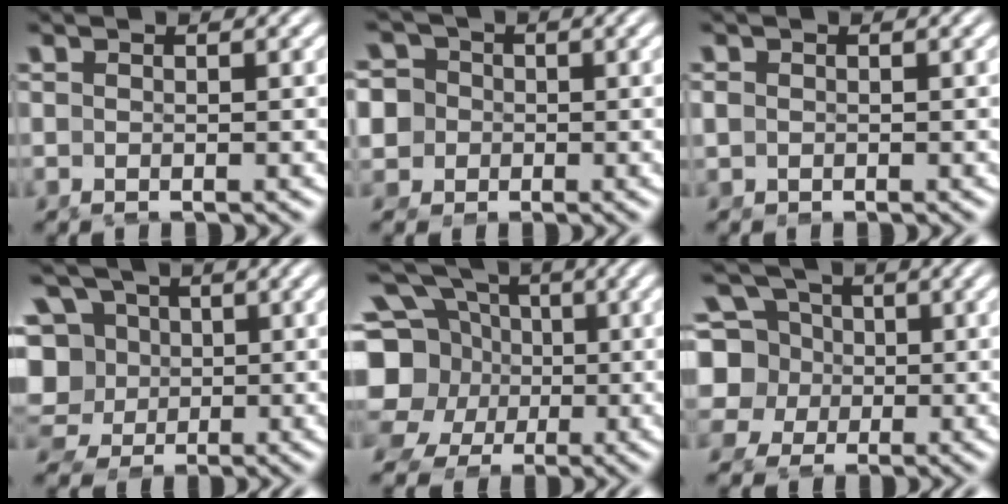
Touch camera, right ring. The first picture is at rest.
{"total": 10.2, "force": [-0.4, 9.4, 3.9], "torque": [-0.104, -0.030, -0.008]}
{"total": 1.2, "force": [-0.1, 1.1, 0.4], "torque": [-0.022, -0.013, 0.005]}
{"total": 13.6, "force": [0.4, 12.3, 5.8], "torque": [-0.144, -0.039, 0.008]}
{"total": 14.6, "force": [0.9, 12.7, 7.2], "torque": [-0.148, -0.038, 0.008]}
{"total": 11.6, "force": [-0.6, 10.8, 4.3], "torque": [-0.117, -0.046, -0.007]}